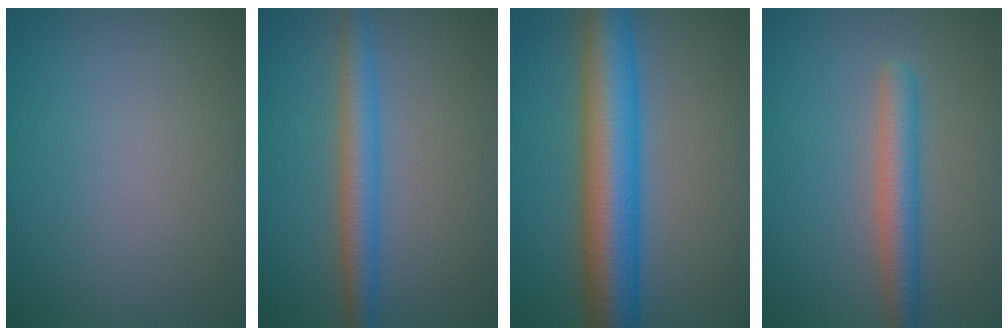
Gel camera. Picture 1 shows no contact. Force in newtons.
{"total": 3.9, "press": 3.9, "slide": 0.0}
{"total": 9.7, "press": 9.7, "slide": 0.2}
{"total": 3.5, "press": 3.5, "slide": 0.1}